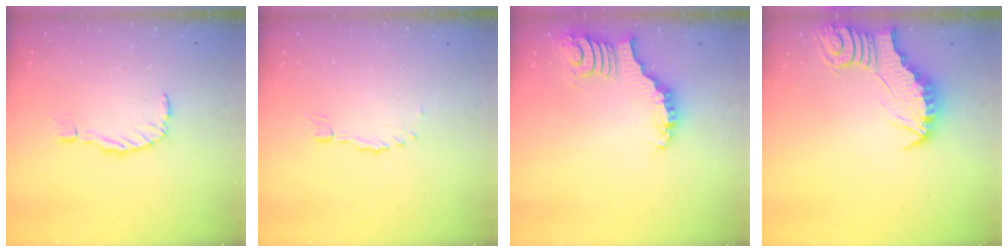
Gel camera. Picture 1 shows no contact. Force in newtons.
{"total": 0.0}
{"total": 3.3, "press": 3.3, "slide": 0.5}
{"total": 2.8, "press": 2.8, "slide": 0.2}